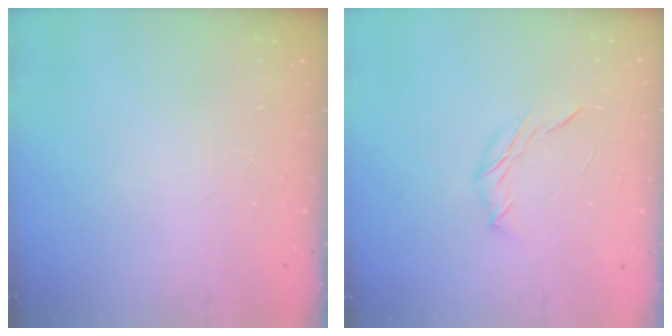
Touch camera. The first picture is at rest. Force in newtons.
{"total": 6.2, "press": 6.1, "slide": 1.2}